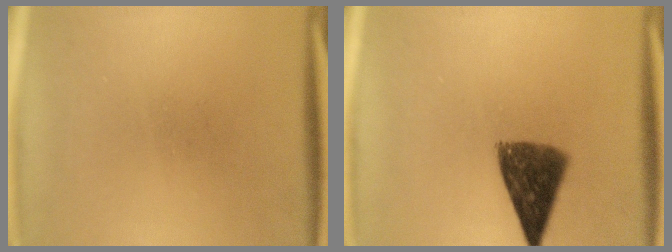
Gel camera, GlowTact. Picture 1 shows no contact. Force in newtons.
{"total": 9.0}